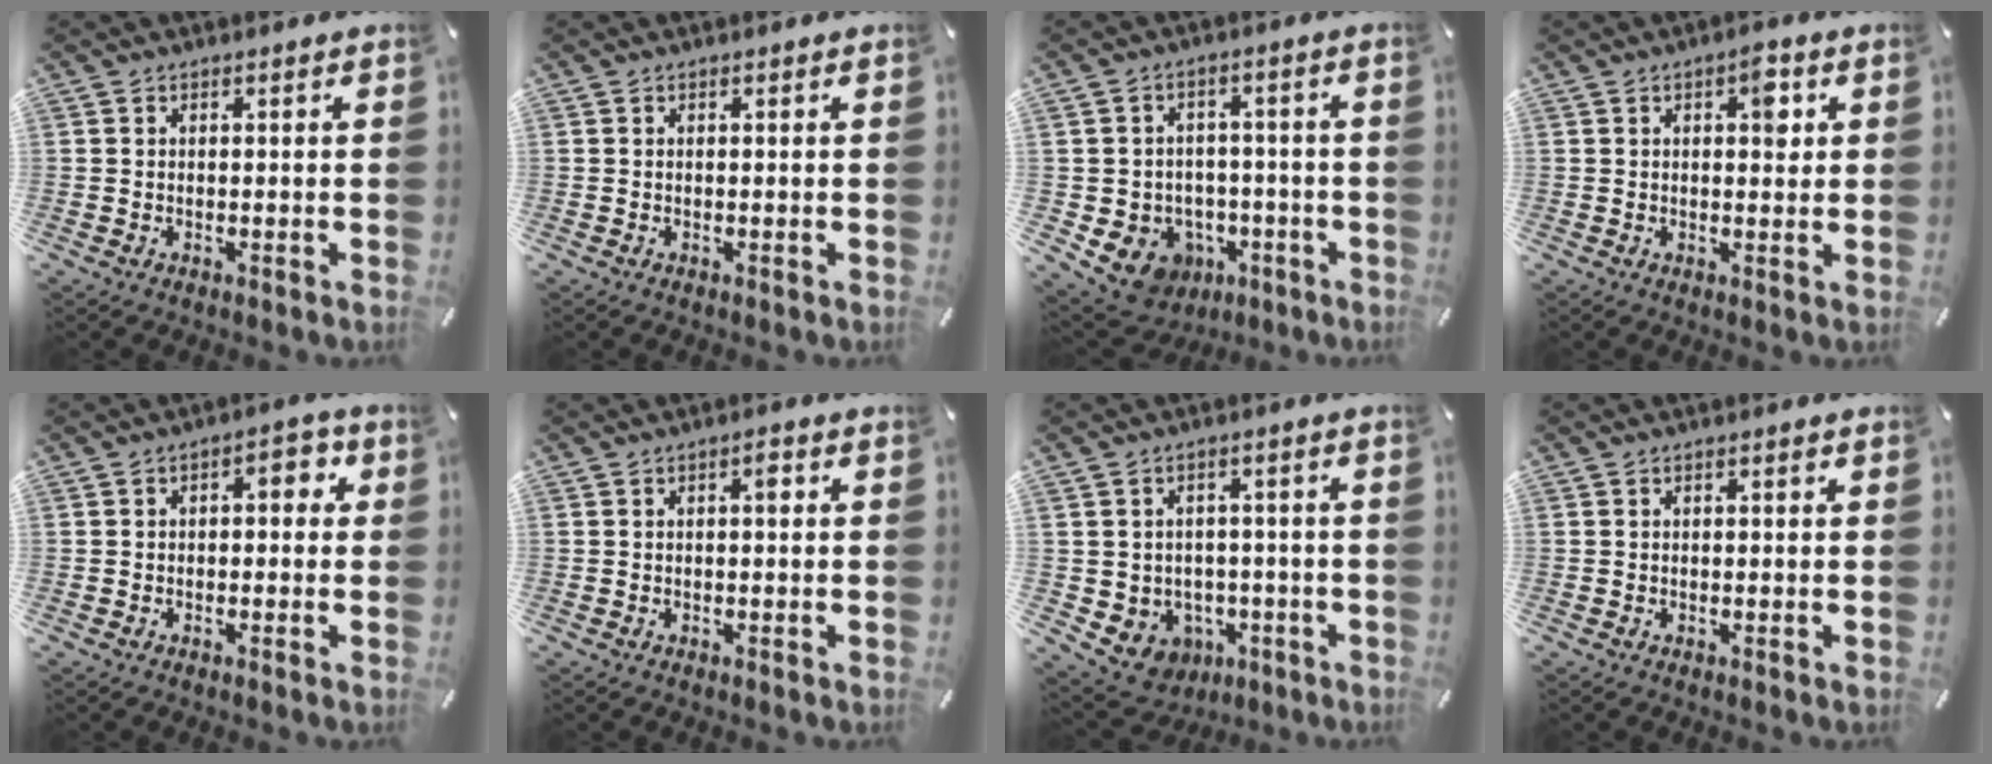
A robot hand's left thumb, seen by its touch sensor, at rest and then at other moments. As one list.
[{"total": 0.0}, {"total": 9.2, "force": [-3.5, 8.1, 2.5], "torque": [-0.065, 0.020, -0.055]}, {"total": 4.8, "force": [1.4, 2.5, 3.8], "torque": [-0.032, -0.011, 0.012]}, {"total": 4.1, "force": [-0.2, 2.4, 3.3], "torque": [-0.044, 0.008, -0.014]}, {"total": 1.9, "force": [0.2, 0.7, 1.7], "torque": [-0.036, 0.009, 0.001]}, {"total": 5.9, "force": [-0.3, 5.8, 1.1], "torque": [-0.034, -0.006, 0.002]}, {"total": 0.5, "force": [0.1, 0.3, 0.4], "torque": [-0.009, 0.001, 0.001]}]